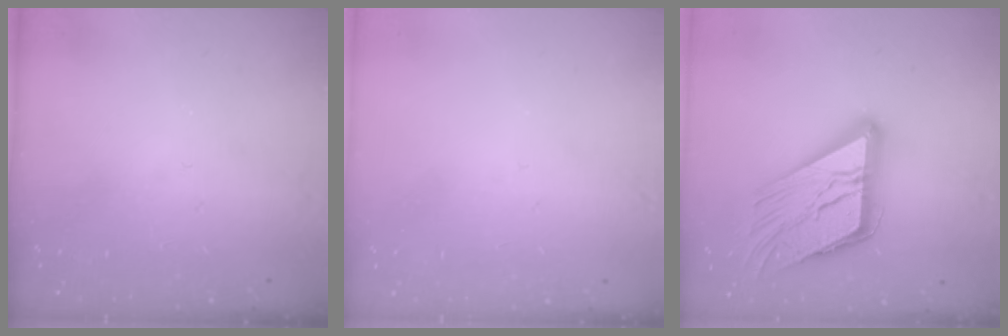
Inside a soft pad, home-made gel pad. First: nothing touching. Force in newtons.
{"total": 2.7, "press": 2.7, "slide": 0.3}
{"total": 19.0, "press": 18.9, "slide": 1.9}